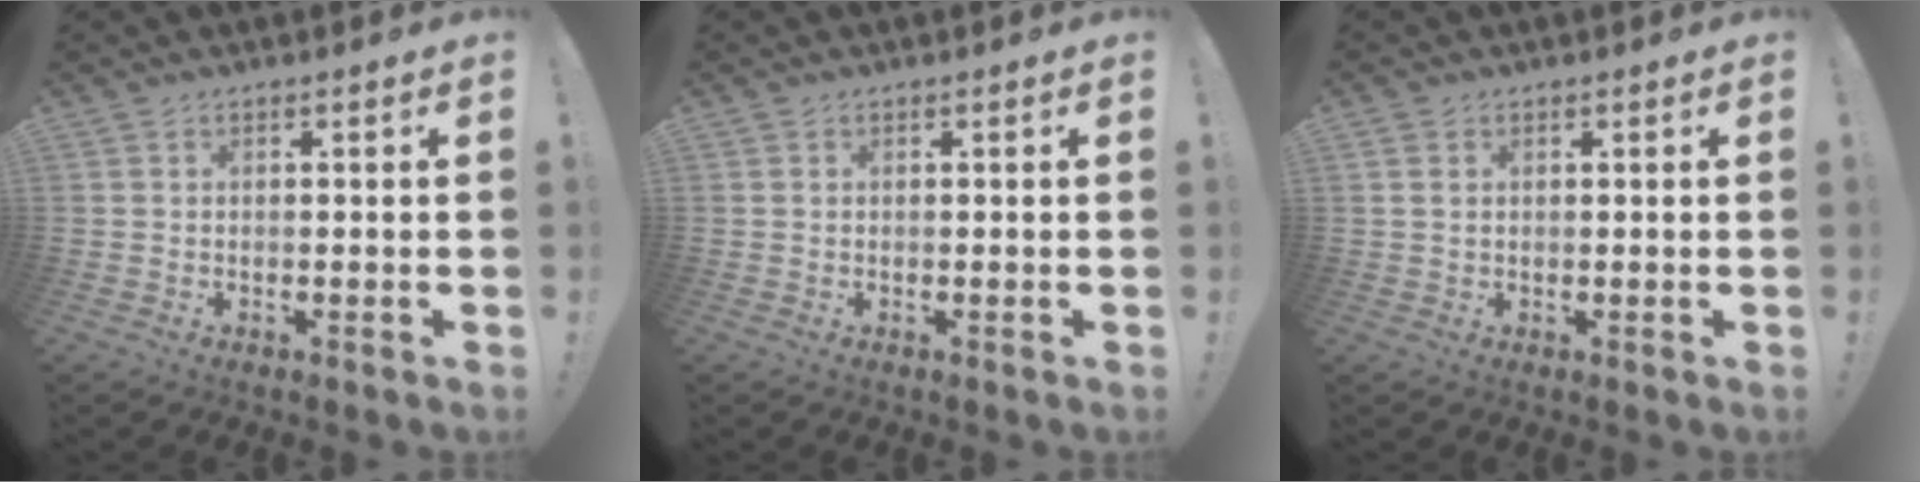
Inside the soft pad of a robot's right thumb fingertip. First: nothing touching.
{"total": 0.0}
{"total": 1.4, "force": [0.7, 1.0, 0.7], "torque": [-0.017, 0.004, 0.013]}